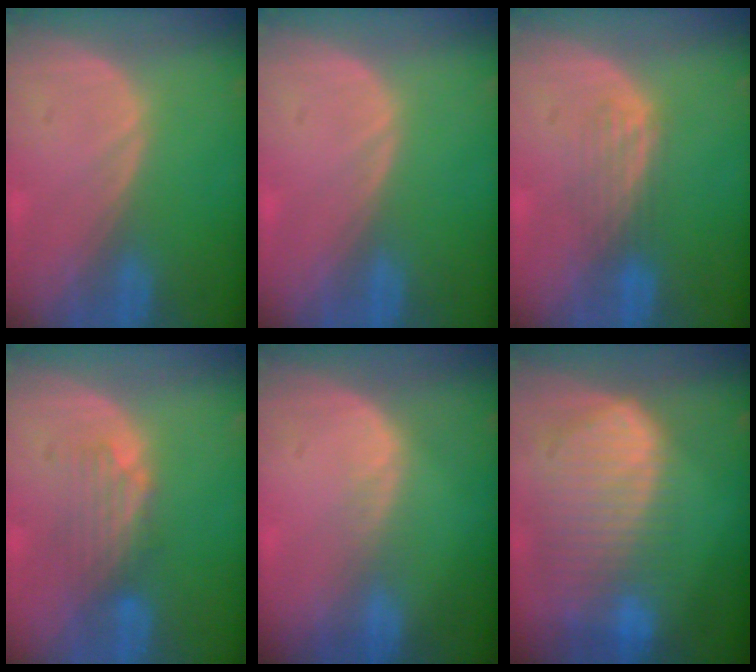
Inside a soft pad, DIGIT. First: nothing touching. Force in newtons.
{"total": 0.0}
{"total": 3.5, "press": 3.2, "slide": 1.4}
{"total": 4.4, "press": 3.8, "slide": 2.2}
{"total": 2.0, "press": 1.1, "slide": 1.7}
{"total": 10.5, "press": 9.1, "slide": 5.3}